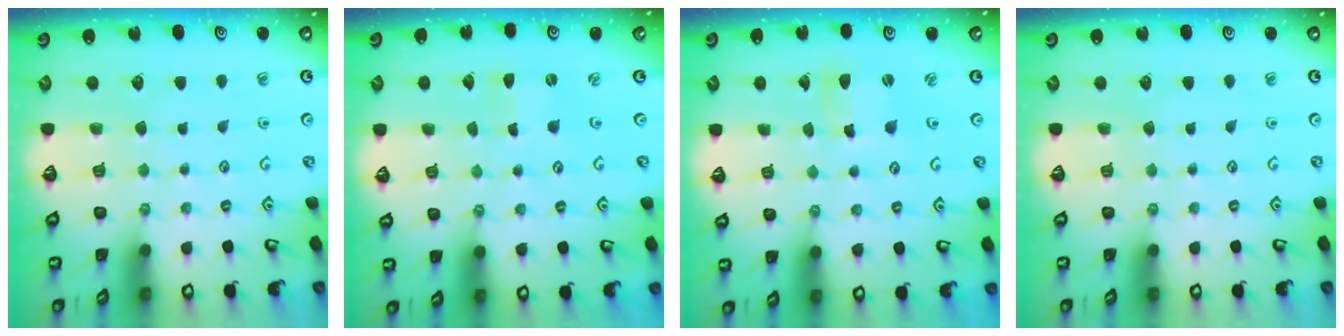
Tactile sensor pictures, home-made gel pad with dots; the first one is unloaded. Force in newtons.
{"total": 0.0}
{"total": 4.2, "press": 4.1, "slide": 0.4}
{"total": 0.0}